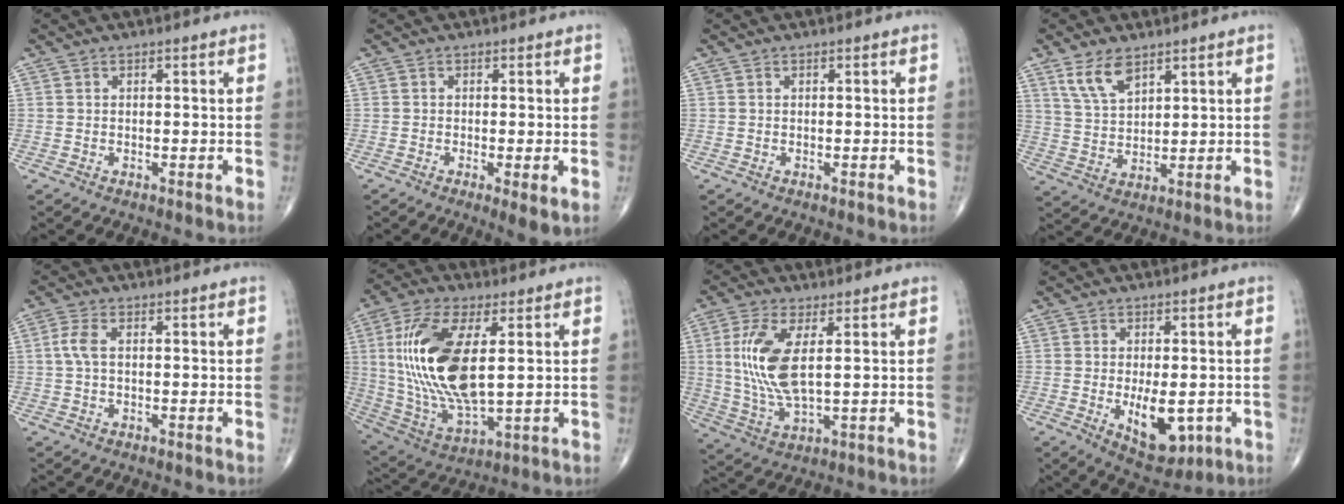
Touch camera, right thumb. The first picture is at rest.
{"total": 3.5, "force": [-0.9, 0.7, 3.3], "torque": [-0.060, -0.013, -0.019]}
{"total": 0.0}
{"total": 7.1, "force": [4.5, 3.4, 4.3], "torque": [-0.073, -0.021, 0.096]}
{"total": 3.1, "force": [0.3, 1.3, 2.8], "torque": [-0.075, 0.006, 0.002]}
{"total": 20.3, "force": [3.2, 8.5, 18.2], "torque": [-0.379, -0.019, 0.068]}
{"total": 11.3, "force": [2.2, 4.1, 10.3], "torque": [-0.236, -0.015, 0.050]}
{"total": 9.5, "force": [-2.1, 4.8, 7.9], "torque": [-0.100, -0.011, -0.018]}